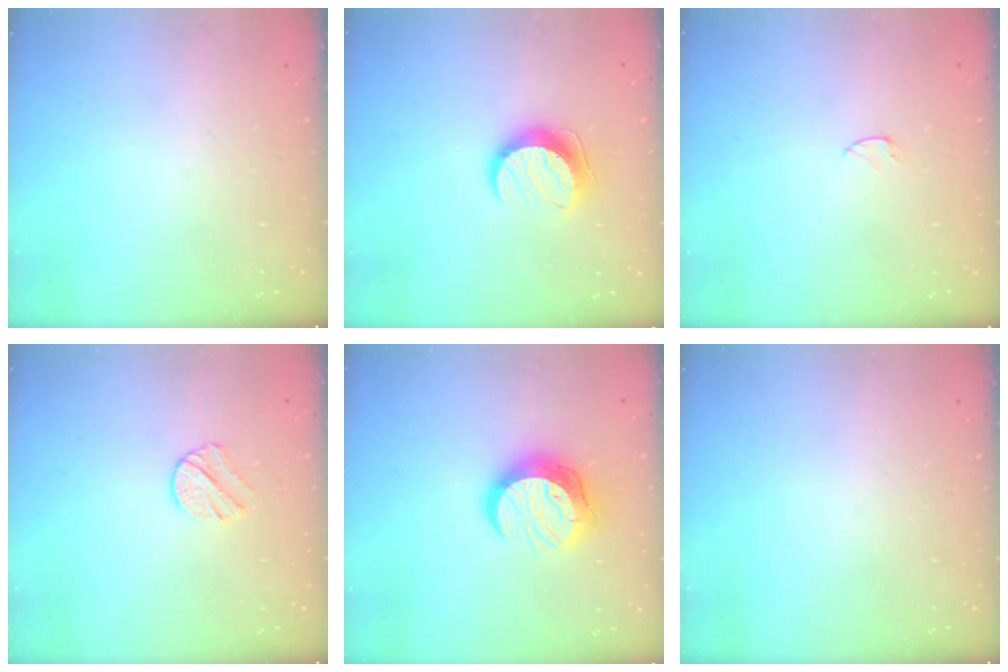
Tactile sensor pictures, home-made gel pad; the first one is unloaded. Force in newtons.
{"total": 9.7, "press": 9.7, "slide": 0.2}
{"total": 2.9, "press": 2.9, "slide": 0.3}
{"total": 6.9, "press": 6.8, "slide": 1.2}
{"total": 12.8, "press": 12.8, "slide": 1.1}
{"total": 0.0}